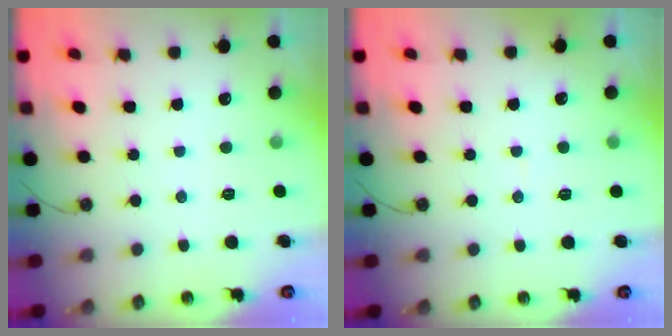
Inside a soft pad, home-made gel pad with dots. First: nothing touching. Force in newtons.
{"total": 2.8, "press": 2.8, "slide": 0.3}